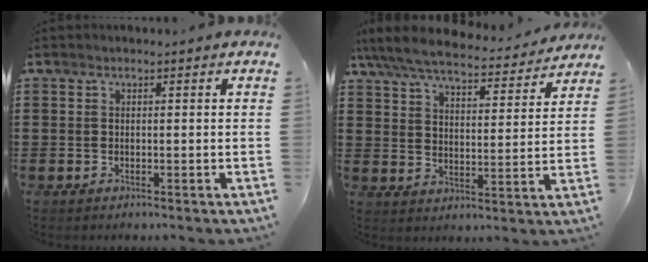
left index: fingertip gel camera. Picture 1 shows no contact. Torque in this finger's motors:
{"motor_torque": [1.35, -0.78, 0.60, 0.09]}